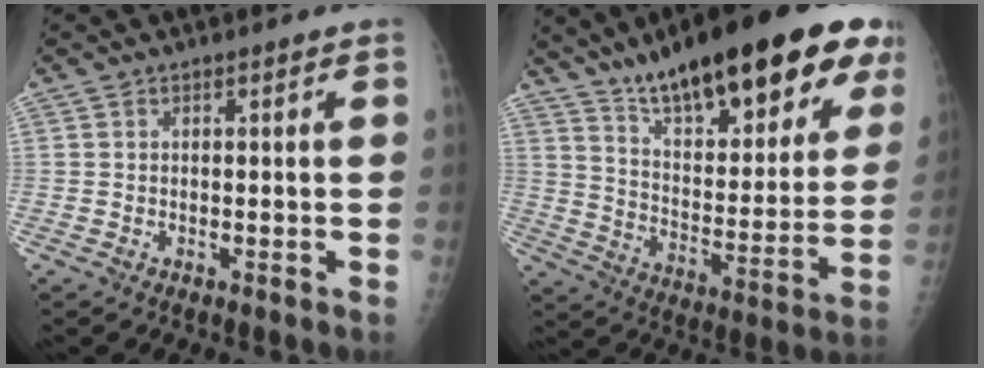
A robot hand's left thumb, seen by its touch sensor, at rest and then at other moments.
{"total": 29.5, "force": [19.4, 8.5, 20.5], "torque": [-0.270, -0.060, 0.296]}